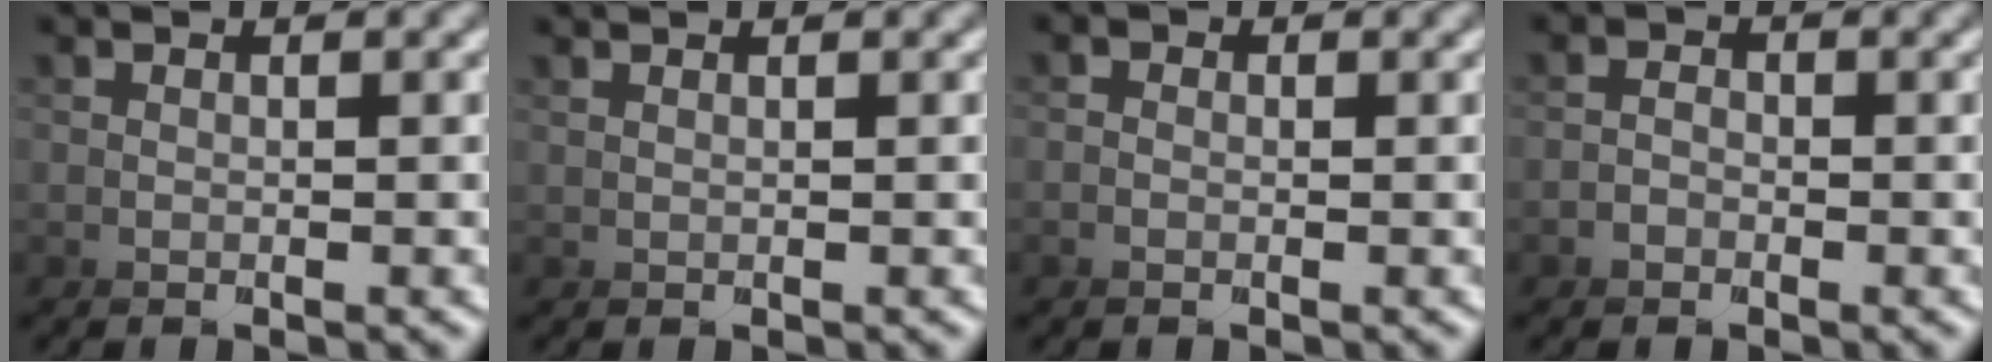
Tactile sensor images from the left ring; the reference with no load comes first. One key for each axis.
{"total": 0.7, "fx": 0.5, "fy": -0.6, "fz": -0.1, "tx": 0.013, "ty": 0.009, "tz": 0.004}
{"total": 1.5, "fx": -1.0, "fy": -0.3, "fz": -1.1, "tx": 0.006, "ty": -0.014, "tz": -0.012}
{"total": 3.2, "fx": -1.5, "fy": -0.3, "fz": -2.8, "tx": 0.016, "ty": -0.018, "tz": -0.022}